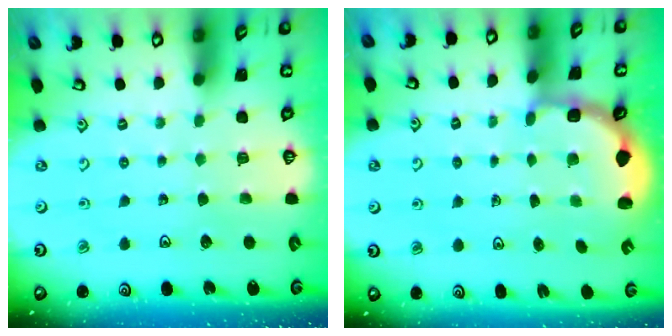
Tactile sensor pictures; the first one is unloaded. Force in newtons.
{"total": 2.7, "press": 2.3, "slide": 1.4}